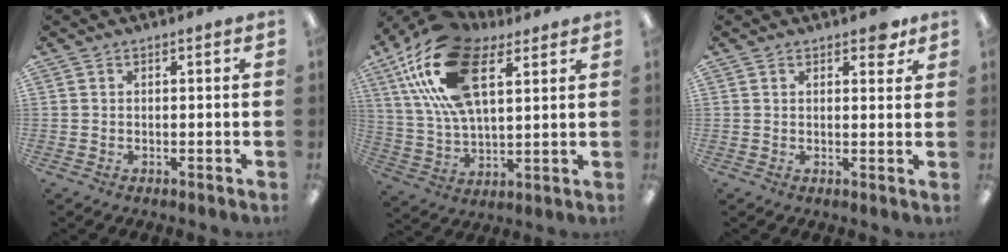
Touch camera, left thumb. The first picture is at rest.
{"total": 22.4, "force": [11.0, 11.3, 15.9], "torque": [-0.339, -0.023, 0.192]}
{"total": 3.6, "force": [2.3, 1.7, 2.2], "torque": [-0.024, -0.006, 0.036]}